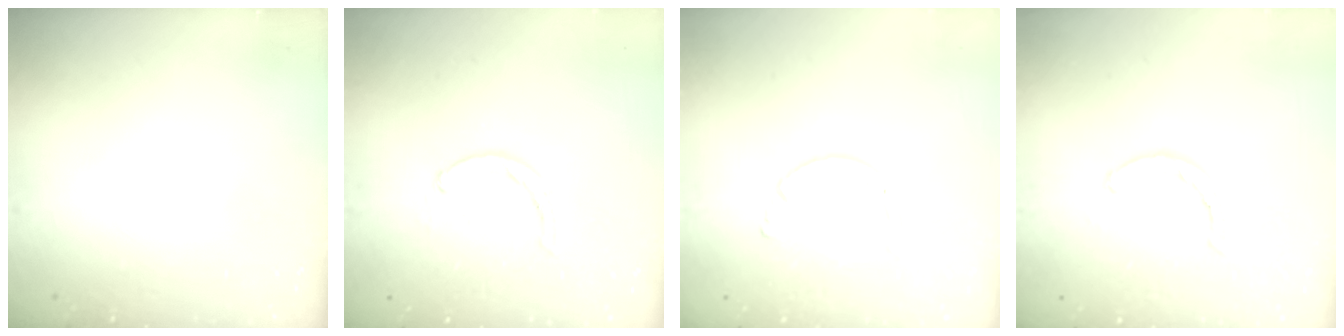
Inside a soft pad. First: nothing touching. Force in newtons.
{"total": 1.7, "press": 1.6, "slide": 0.3}
{"total": 2.9, "press": 2.9, "slide": 0.2}
{"total": 3.1, "press": 3.0, "slide": 0.5}